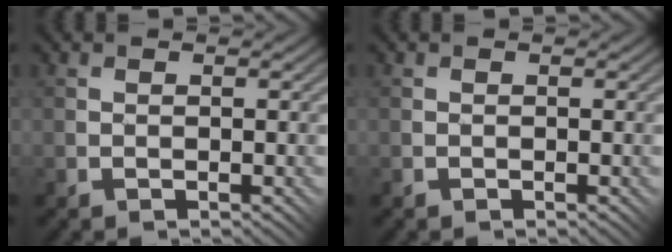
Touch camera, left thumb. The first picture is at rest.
{"total": 0.0}